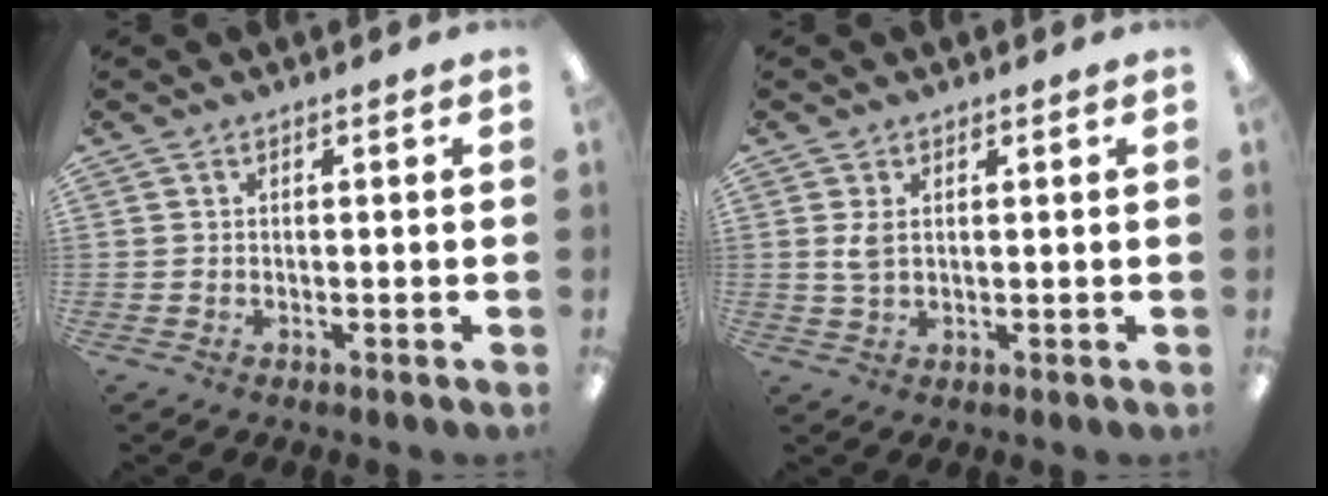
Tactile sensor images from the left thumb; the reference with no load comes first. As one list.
[{"total": 3.2, "force": [0.9, 1.9, 2.4], "torque": [-0.051, -0.003, 0.011]}]